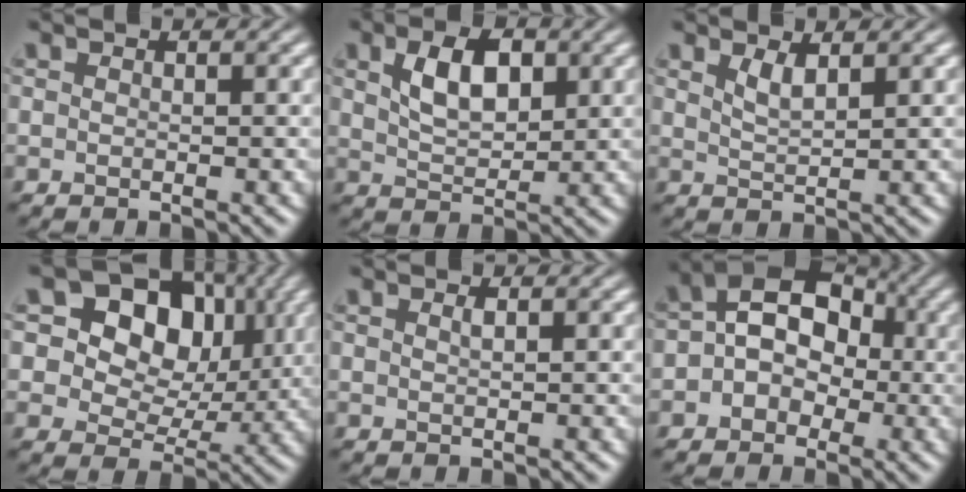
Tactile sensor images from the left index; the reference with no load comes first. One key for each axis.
{"total": 4.6, "fx": 1.7, "fy": 2.6, "fz": 3.5, "tx": -0.069, "ty": 0.005, "tz": 0.032}
{"total": 1.8, "fx": 1.2, "fy": 0.5, "fz": 1.2, "tx": -0.025, "ty": -0.003, "tz": 0.025}
{"total": 13.1, "fx": 5.1, "fy": 9.3, "fz": 7.7, "tx": -0.117, "ty": 0.045, "tz": 0.063}
{"total": 0.7, "fx": 0.4, "fy": 0.2, "fz": 0.5, "tx": -0.005, "ty": 0.002, "tz": 0.005}
{"total": 7.9, "fx": 0.3, "fy": 6.1, "fz": 5.0, "tx": -0.049, "ty": 0.036, "tz": -0.026}